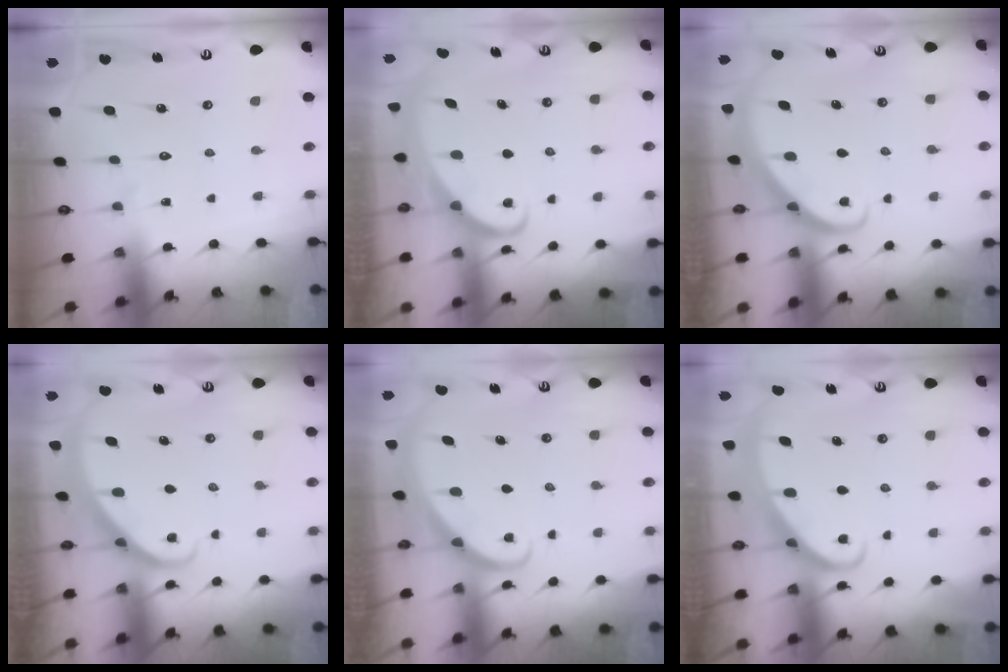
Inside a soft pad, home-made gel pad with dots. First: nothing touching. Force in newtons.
{"total": 2.2, "press": 2.1, "slide": 0.3}
{"total": 2.9, "press": 2.9, "slide": 0.2}
{"total": 2.1, "press": 2.1, "slide": 0.2}
{"total": 1.5, "press": 1.5, "slide": 0.1}
{"total": 2.4, "press": 2.4, "slide": 0.4}